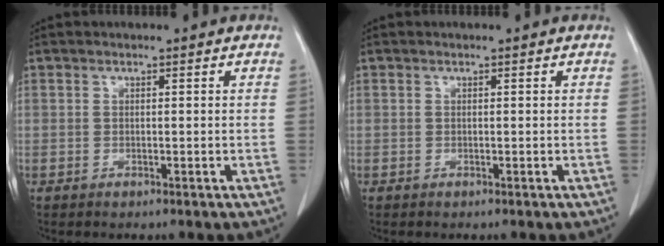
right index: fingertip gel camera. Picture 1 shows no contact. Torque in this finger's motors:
{"motor_torque": [0.00, 0.00, 0.00, 0.00]}